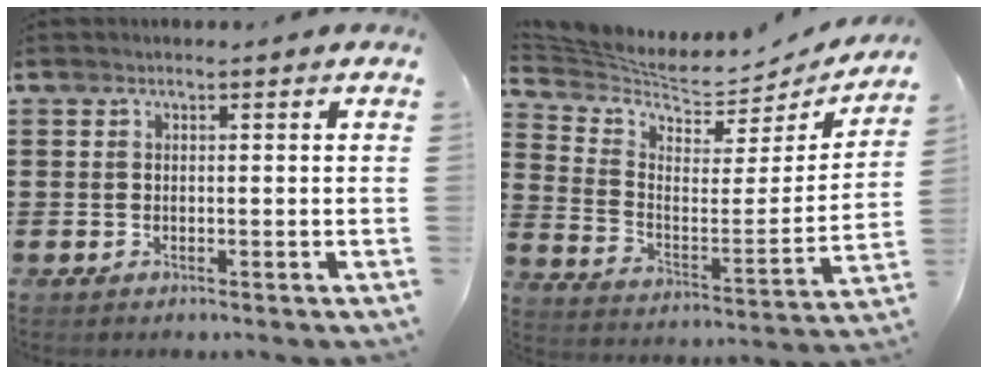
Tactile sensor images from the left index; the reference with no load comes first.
{"total": 4.6, "force": [4.4, 1.0, 1.1], "torque": [-0.052, -0.047, 0.069]}